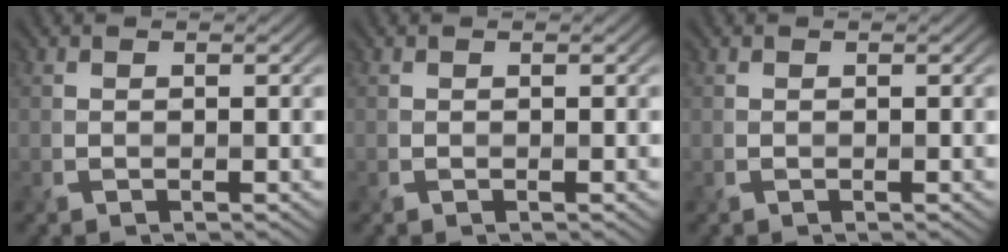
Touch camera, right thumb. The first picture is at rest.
{"total": 0.0}
{"total": 0.0}